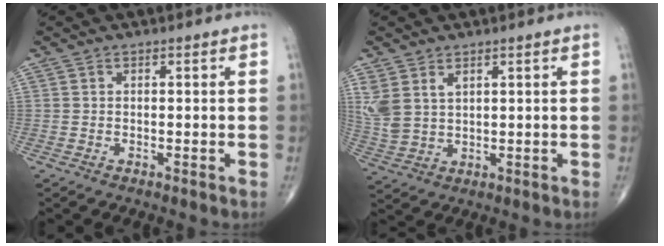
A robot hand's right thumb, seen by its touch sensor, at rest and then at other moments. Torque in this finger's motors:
{"motor_torque": [-0.57, 0.57, 0.60, 0.59, 0.08]}